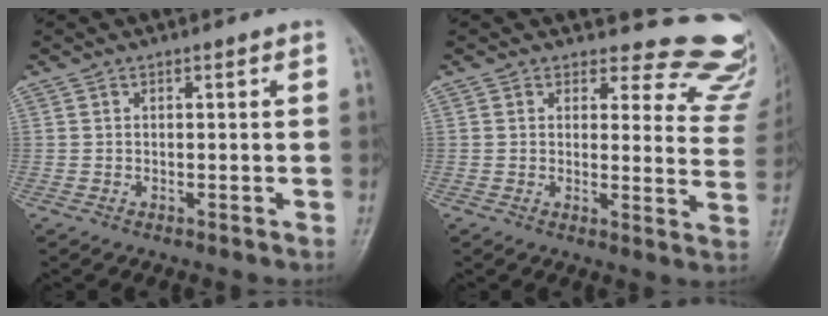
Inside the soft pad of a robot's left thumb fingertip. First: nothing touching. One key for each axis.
{"total": 14.6, "fx": 13.8, "fy": 4.8, "fz": 0.5, "tx": 0.052, "ty": -0.138, "tz": 0.117}